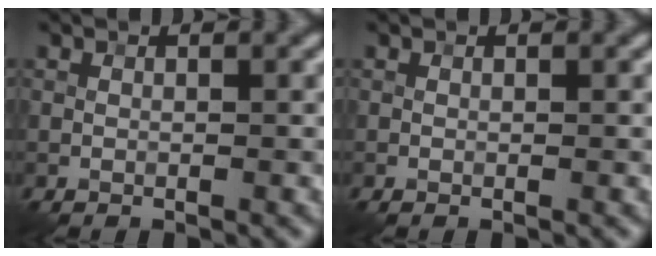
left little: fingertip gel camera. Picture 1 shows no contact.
{"total": 0.0}